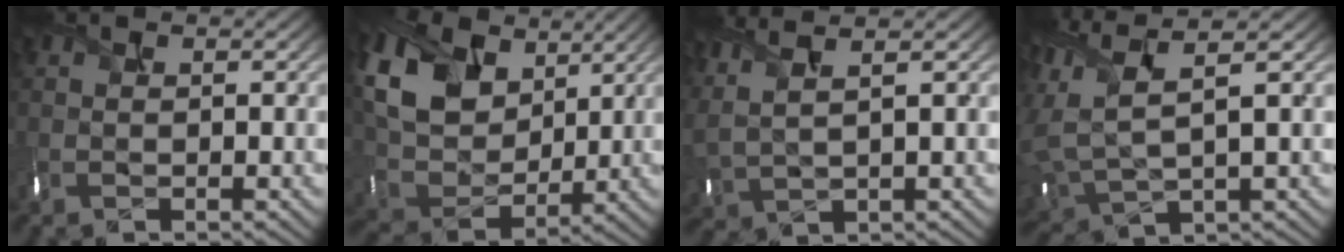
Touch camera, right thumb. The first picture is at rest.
{"total": 12.2, "force": [5.5, 8.7, 6.6], "torque": [-0.190, 0.014, 0.103]}
{"total": 5.6, "force": [3.6, 1.7, 3.9], "torque": [-0.116, 0.006, 0.081]}
{"total": 9.4, "force": [3.6, 3.9, 7.8], "torque": [-0.222, -0.003, 0.079]}